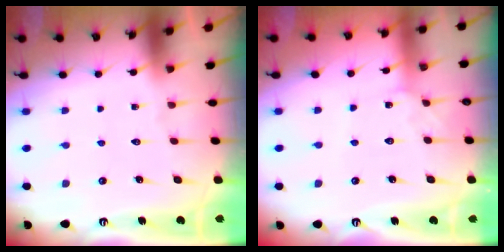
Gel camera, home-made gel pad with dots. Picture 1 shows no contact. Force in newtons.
{"total": 3.2, "press": 3.2, "slide": 0.2}